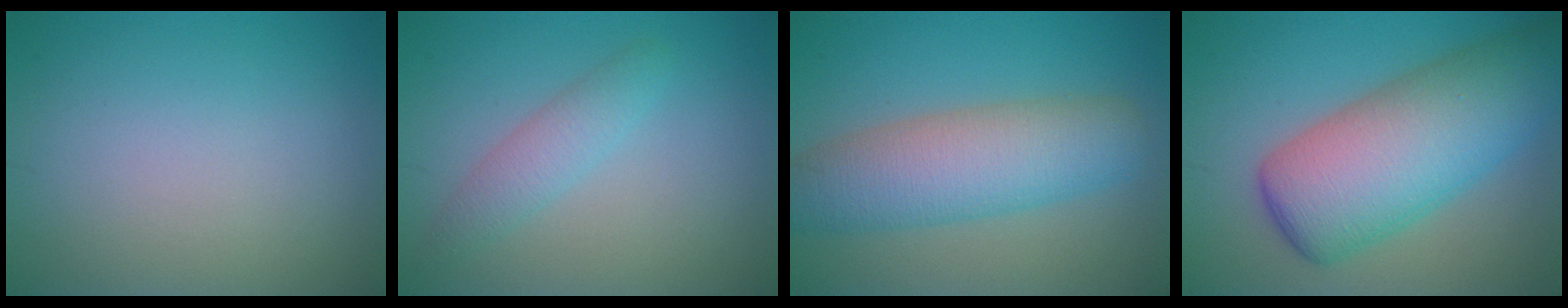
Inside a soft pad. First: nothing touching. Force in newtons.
{"total": 2.3, "press": 2.3, "slide": 0.1}
{"total": 7.3, "press": 7.3, "slide": 0.4}
{"total": 10.9, "press": 10.9, "slide": 0.1}